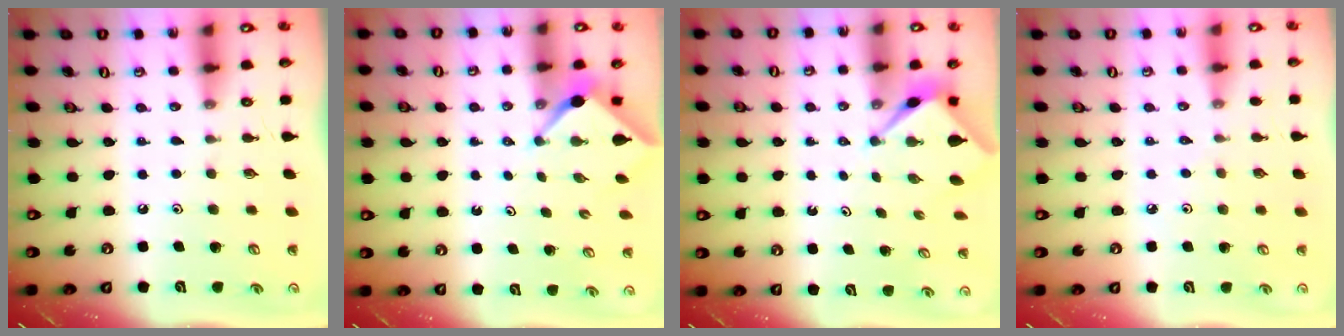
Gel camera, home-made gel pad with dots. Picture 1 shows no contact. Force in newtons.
{"total": 2.4, "press": 2.4, "slide": 0.3}
{"total": 2.7, "press": 2.7, "slide": 0.0}
{"total": 1.9, "press": 1.8, "slide": 0.5}